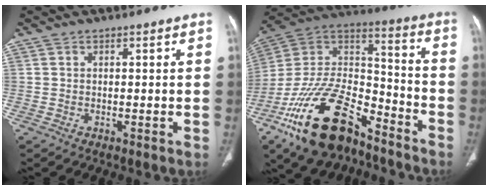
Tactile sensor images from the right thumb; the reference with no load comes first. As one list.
[{"total": 25.6, "force": [-16.2, 12.1, 15.7], "torque": [-0.307, 0.068, -0.289]}]